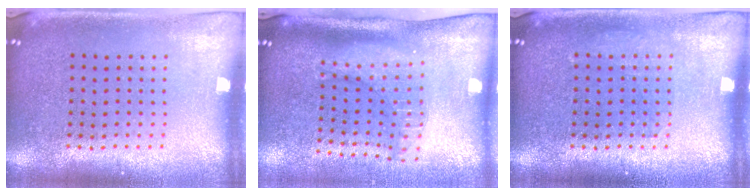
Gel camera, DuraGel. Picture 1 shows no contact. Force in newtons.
{"total": 2.1, "press": 1.5, "slide": 1.4}
{"total": 0.8, "press": 0.8, "slide": 0.1}